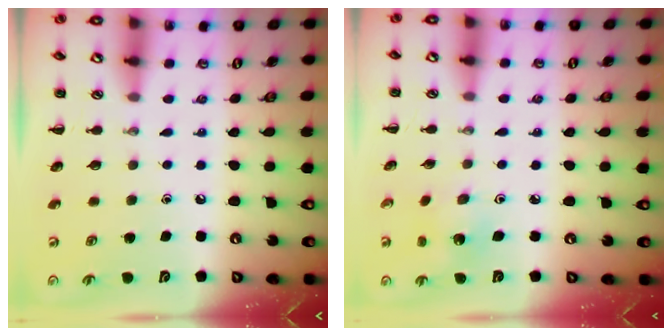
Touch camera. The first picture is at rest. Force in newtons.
{"total": 2.6, "press": 2.4, "slide": 0.9}